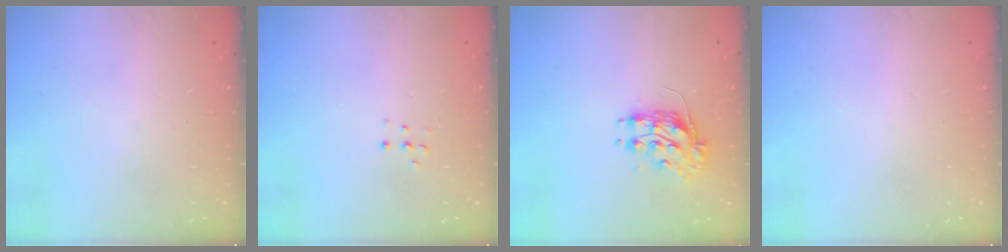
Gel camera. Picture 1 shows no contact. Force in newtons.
{"total": 3.8, "press": 3.7, "slide": 0.7}
{"total": 8.7, "press": 8.7, "slide": 0.4}
{"total": 0.0}